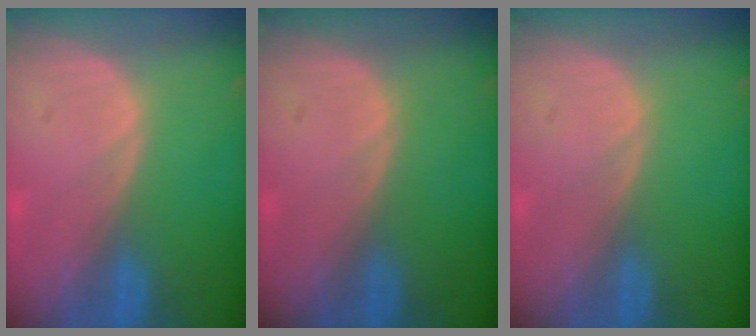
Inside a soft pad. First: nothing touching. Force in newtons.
{"total": 0.0}
{"total": 0.0}